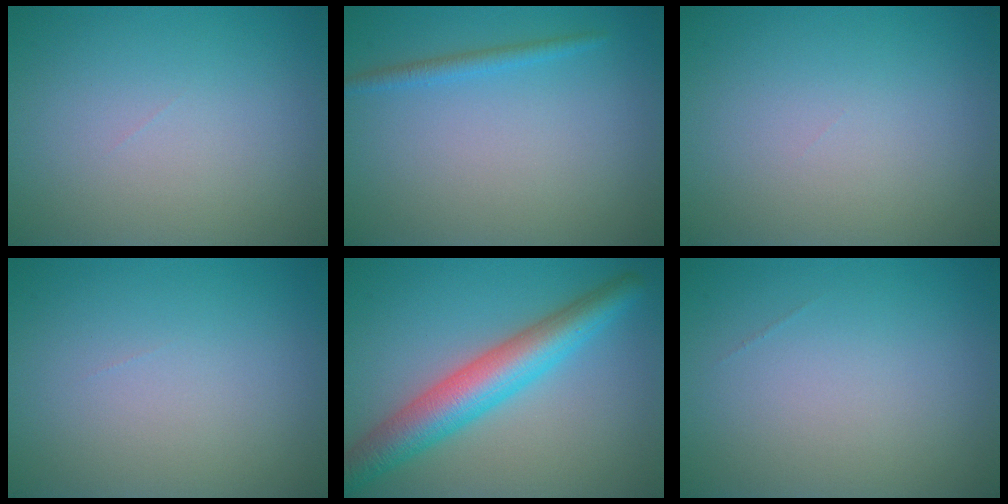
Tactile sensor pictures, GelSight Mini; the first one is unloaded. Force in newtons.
{"total": 1.3, "press": 1.3, "slide": 0.1}
{"total": 0.0}
{"total": 0.0}
{"total": 6.6, "press": 6.6, "slide": 0.0}
{"total": 0.0}